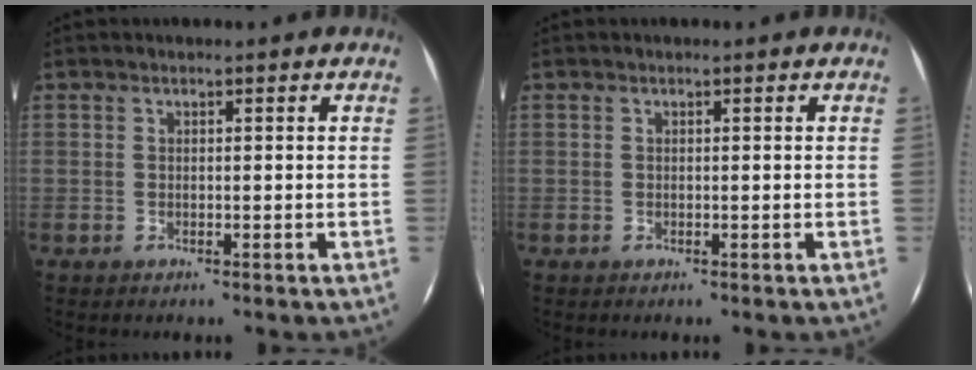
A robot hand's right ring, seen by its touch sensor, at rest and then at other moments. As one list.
[{"total": 0.0}]